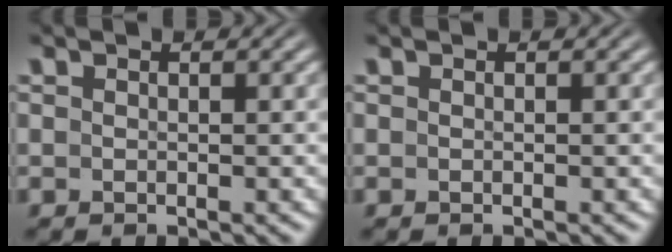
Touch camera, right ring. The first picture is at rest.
{"total": 0.0}